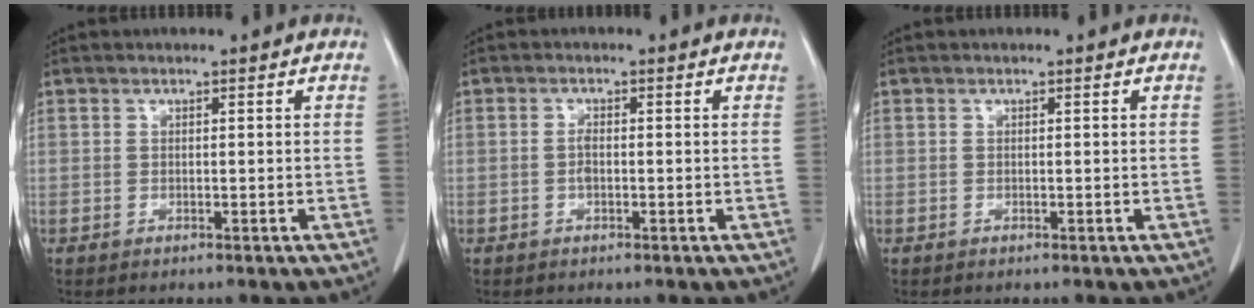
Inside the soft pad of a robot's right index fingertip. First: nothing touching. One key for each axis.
{"total": 1.2, "fx": -0.3, "fy": 0.5, "fz": 1.1, "tx": -0.020, "ty": 0.004, "tz": -0.004}
{"total": 0.0}